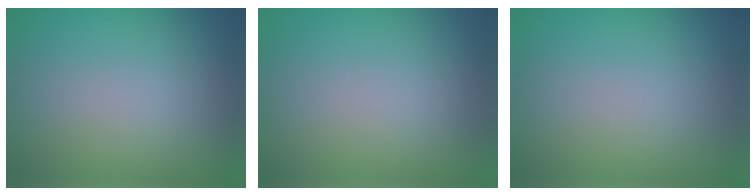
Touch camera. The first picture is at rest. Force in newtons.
{"total": 0.0}
{"total": 0.0}